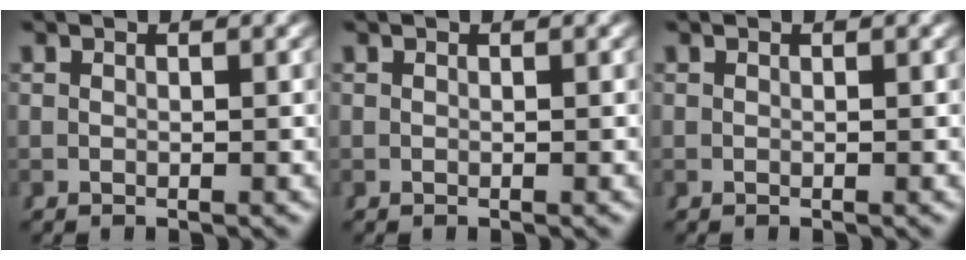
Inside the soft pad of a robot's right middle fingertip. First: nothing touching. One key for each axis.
{"total": 0.0}
{"total": 0.0}